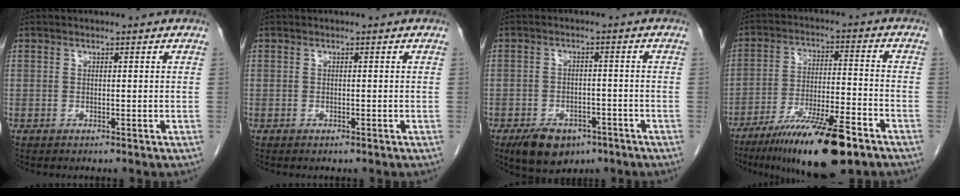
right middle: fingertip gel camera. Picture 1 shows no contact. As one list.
[{"total": 0.5, "force": [-0.4, 0.1, 0.3], "torque": [-0.011, -0.003, -0.003]}, {"total": 7.8, "force": [-5.1, 4.4, 3.9], "torque": [-0.068, -0.002, -0.073]}, {"total": 15.8, "force": [-10.7, 2.1, 11.4], "torque": [-0.189, -0.031, -0.183]}]